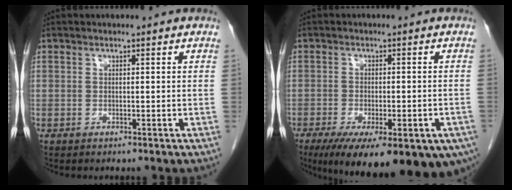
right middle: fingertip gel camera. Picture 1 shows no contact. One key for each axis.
{"total": 21.8, "fx": -14.2, "fy": 6.1, "fz": 15.5, "tx": -0.191, "ty": -0.042, "tz": -0.178}